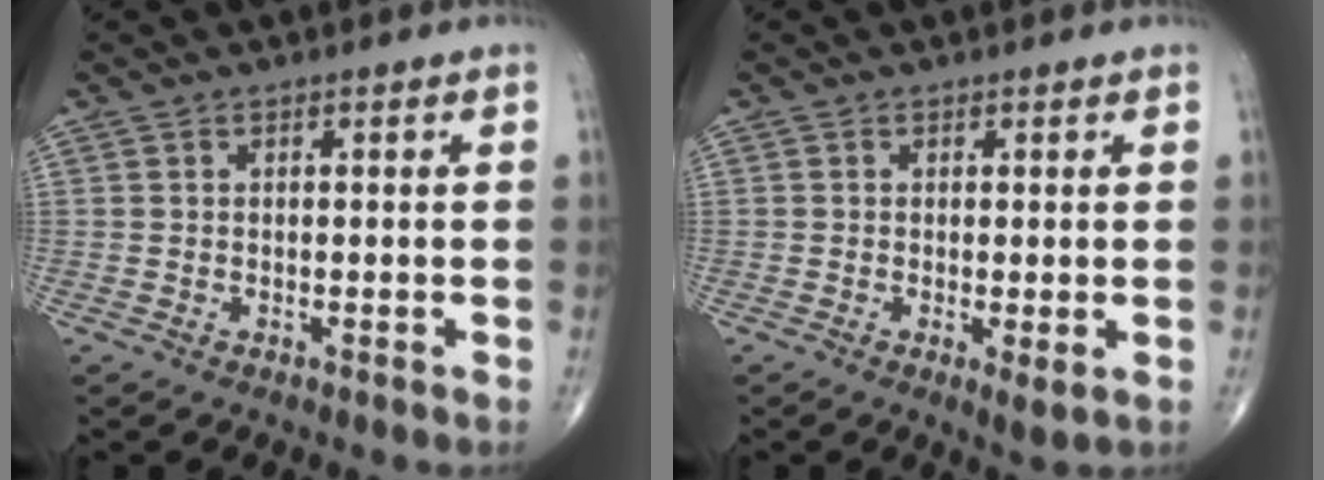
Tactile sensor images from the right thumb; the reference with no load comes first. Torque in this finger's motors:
{"motor_torque": [-0.02, 0.13, -0.21, -0.07, 0.01]}